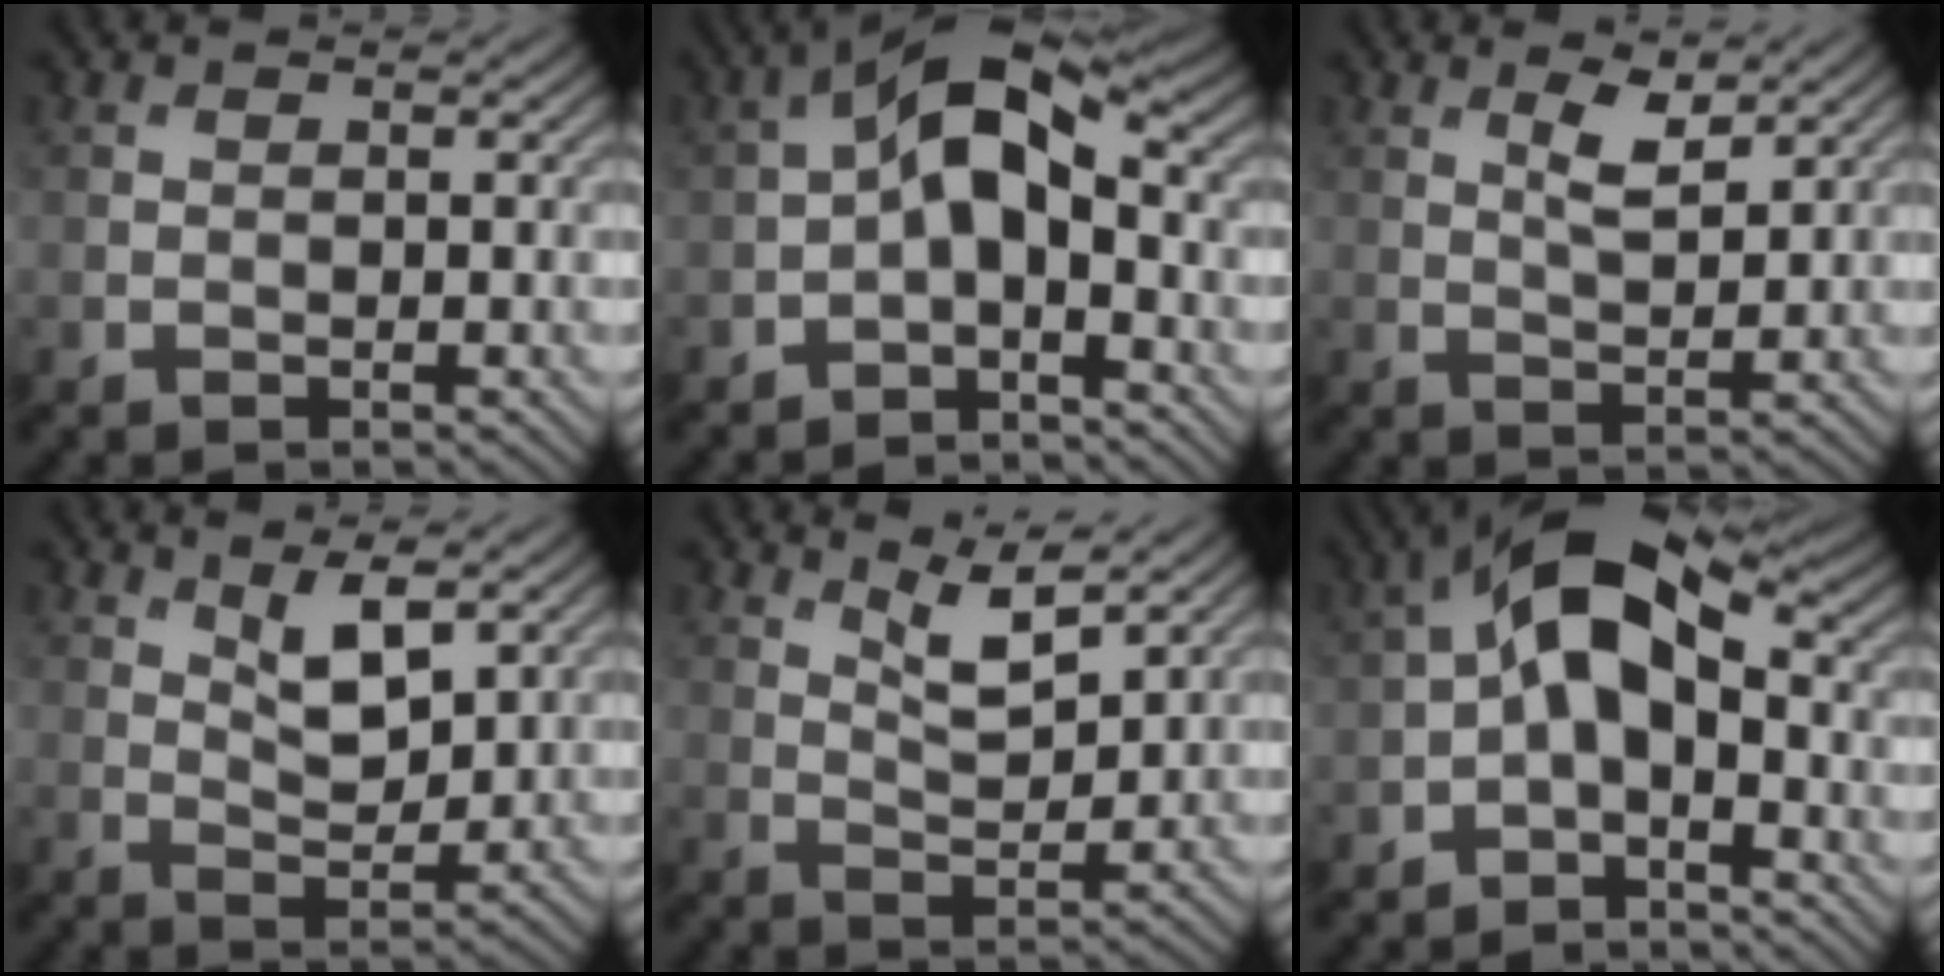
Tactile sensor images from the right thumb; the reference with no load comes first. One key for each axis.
{"total": 7.6, "fx": -0.8, "fy": 4.0, "fz": 6.4, "tx": -0.117, "ty": 0.017, "tz": -0.025}
{"total": 3.6, "fx": 2.1, "fy": 1.0, "fz": 2.7, "tx": -0.058, "ty": -0.005, "tz": 0.040}
{"total": 5.4, "fx": 2.8, "fy": 2.3, "fz": 4.0, "tx": -0.077, "ty": -0.009, "tz": 0.050}
{"total": 5.0, "fx": 3.3, "fy": 1.3, "fz": 3.4, "tx": -0.072, "ty": -0.009, "tz": 0.065}
{"total": 8.6, "fx": -0.6, "fy": 4.5, "fz": 7.3, "tx": -0.141, "ty": 0.025, "tz": -0.025}